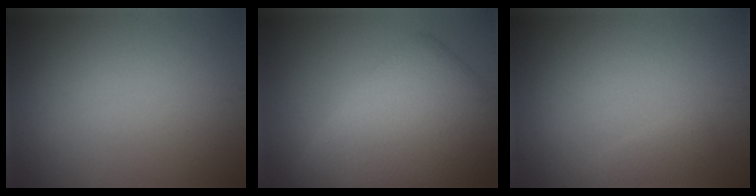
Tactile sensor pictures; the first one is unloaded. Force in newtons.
{"total": 10.4, "press": 10.4, "slide": 0.2}
{"total": 1.0, "press": 1.0, "slide": 0.1}